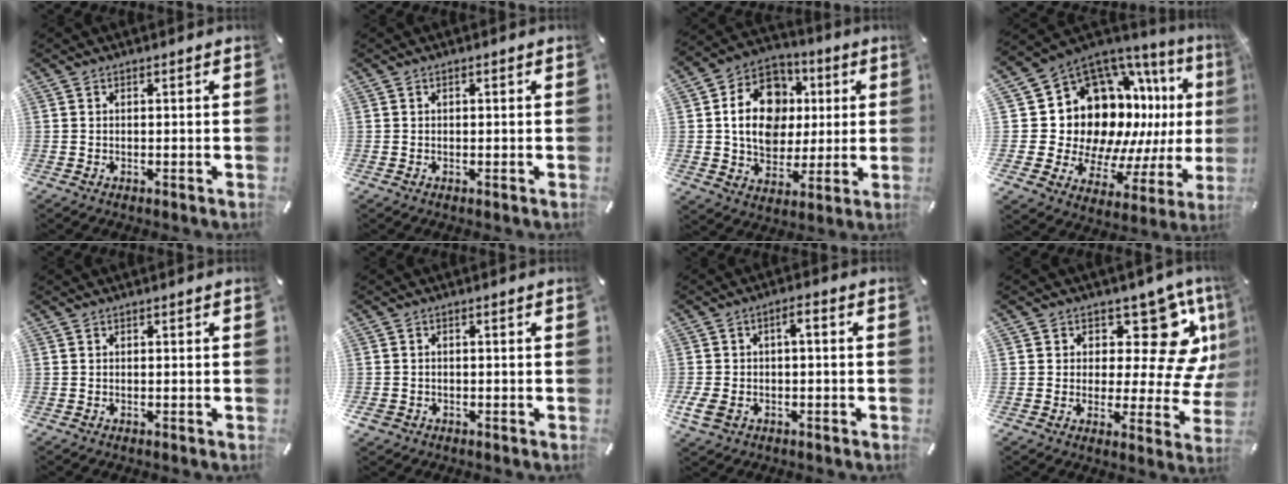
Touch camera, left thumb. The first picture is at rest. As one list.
[{"total": 0.0}, {"total": 15.7, "force": [1.9, 13.1, 8.3], "torque": [-0.151, 0.009, 0.037]}, {"total": 19.6, "force": [5.3, 14.9, 11.6], "torque": [-0.207, -0.084, 0.136]}, {"total": 0.0}, {"total": 1.8, "force": [-0.9, 1.5, 0.5], "torque": [-0.009, 0.004, -0.019]}, {"total": 6.2, "force": [-1.9, 3.6, 4.7], "torque": [-0.098, 0.009, -0.036]}, {"total": 16.7, "force": [8.2, 8.6, 11.8], "torque": [-0.144, -0.067, 0.131]}]